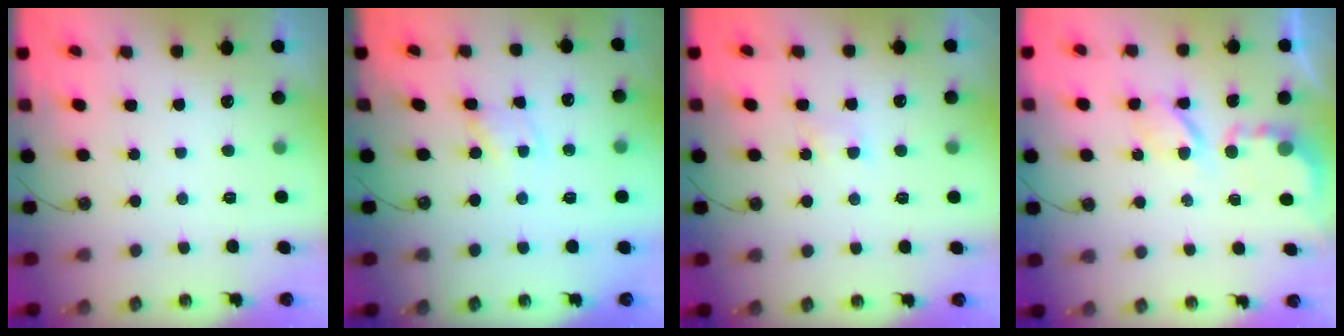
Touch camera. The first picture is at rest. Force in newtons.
{"total": 1.2, "press": 1.2, "slide": 0.1}
{"total": 4.1, "press": 4.0, "slide": 0.6}
{"total": 7.0, "press": 7.0, "slide": 0.3}